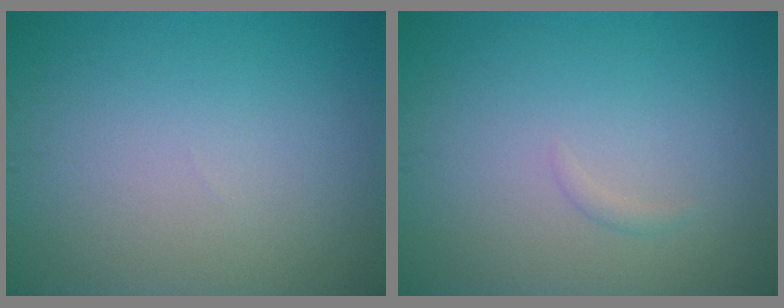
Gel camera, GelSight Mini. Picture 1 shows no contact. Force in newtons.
{"total": 0.5, "press": 0.5, "slide": 0.0}